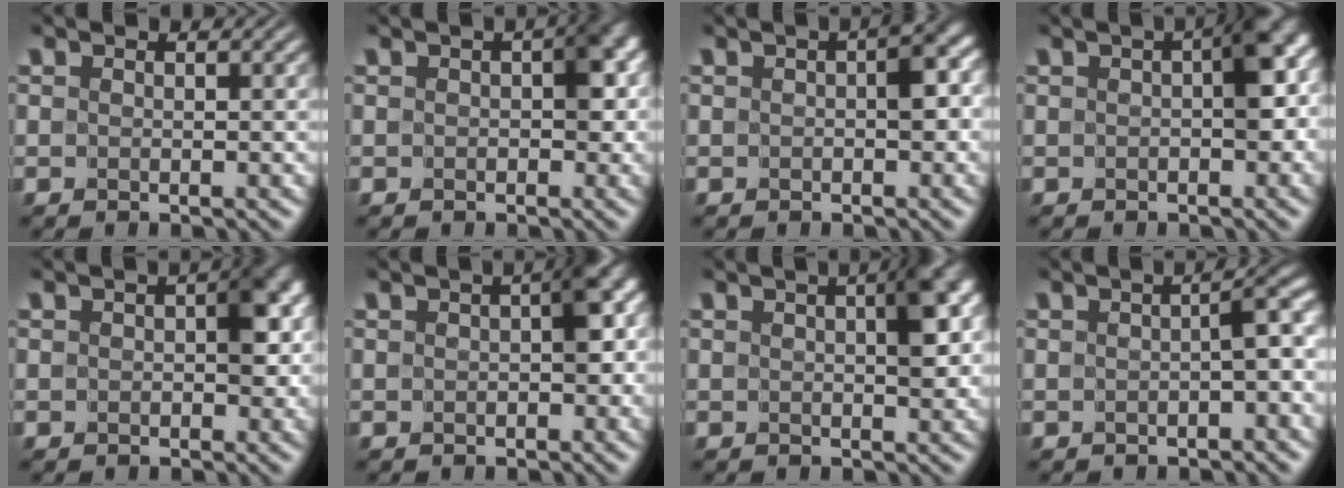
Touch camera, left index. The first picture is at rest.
{"total": 3.0, "force": [0.0, 1.9, 2.3], "torque": [-0.025, 0.001, -0.005]}
{"total": 2.6, "force": [-0.2, 1.3, 2.3], "torque": [-0.028, 0.006, -0.006]}
{"total": 4.2, "force": [0.1, 1.9, 3.8], "torque": [-0.043, 0.010, -0.003]}
{"total": 3.4, "force": [0.0, 2.1, 2.7], "torque": [-0.028, 0.001, -0.005]}
{"total": 3.2, "force": [-0.1, 1.5, 2.8], "torque": [-0.033, 0.007, -0.007]}
{"total": 3.8, "force": [0.8, 1.4, 3.5], "torque": [-0.042, 0.009, 0.007]}
{"total": 2.8, "force": [-0.7, 0.4, 2.7], "torque": [-0.040, 0.013, -0.013]}